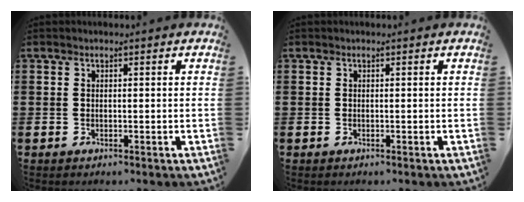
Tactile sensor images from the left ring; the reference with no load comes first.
{"total": 0.0}